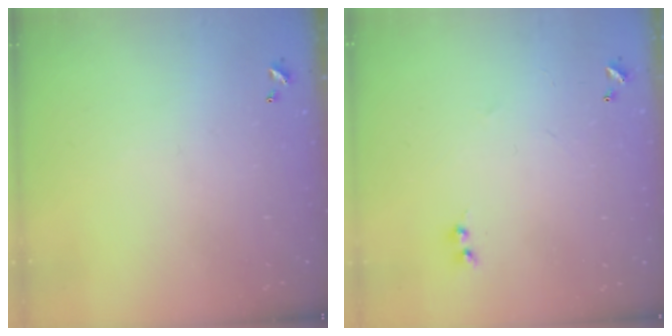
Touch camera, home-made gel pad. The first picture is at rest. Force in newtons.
{"total": 2.0, "press": 2.0, "slide": 0.5}